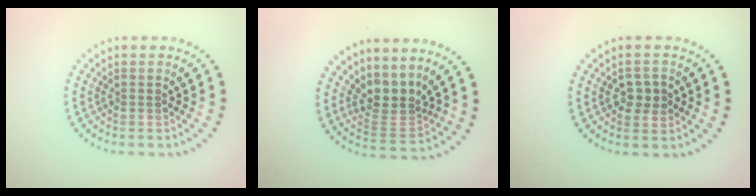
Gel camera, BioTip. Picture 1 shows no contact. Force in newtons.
{"total": 3.3, "press": 2.5, "slide": 2.2}
{"total": 2.5, "press": 2.5, "slide": 0.1}